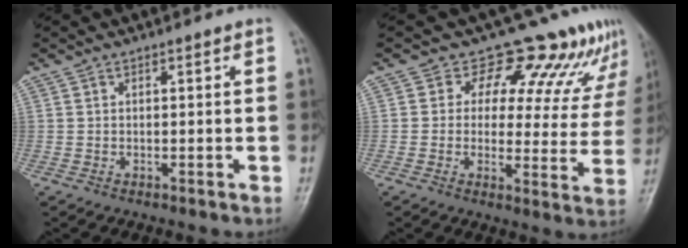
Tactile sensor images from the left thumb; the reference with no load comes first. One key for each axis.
{"total": 13.6, "fx": 11.1, "fy": 6.5, "fz": 4.2, "tx": 0.003, "ty": -0.070, "tz": 0.117}